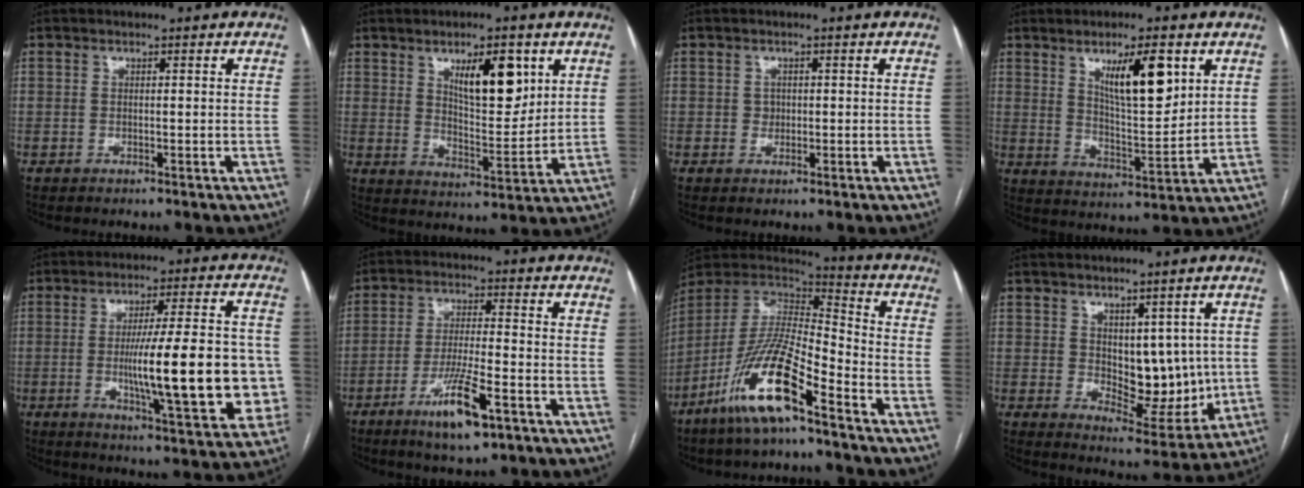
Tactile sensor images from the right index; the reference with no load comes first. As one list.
[{"total": 10.2, "force": [4.8, 3.5, 8.3], "torque": [-0.135, -0.003, 0.086]}, {"total": 1.2, "force": [0.2, 1.1, 0.4], "torque": [-0.004, 0.003, 0.006]}, {"total": 10.7, "force": [5.0, 2.5, 9.1], "torque": [-0.155, -0.006, 0.093]}, {"total": 18.1, "force": [-2.2, 3.1, 17.7], "torque": [-0.244, 0.010, -0.021]}, {"total": 9.4, "force": [-5.1, 1.3, 7.8], "torque": [-0.149, -0.013, -0.086]}, {"total": 15.8, "force": [-9.4, 2.7, 12.5], "torque": [-0.256, -0.012, -0.176]}, {"total": 9.3, "force": [1.0, 5.3, 7.6], "torque": [-0.093, -0.006, 0.038]}]